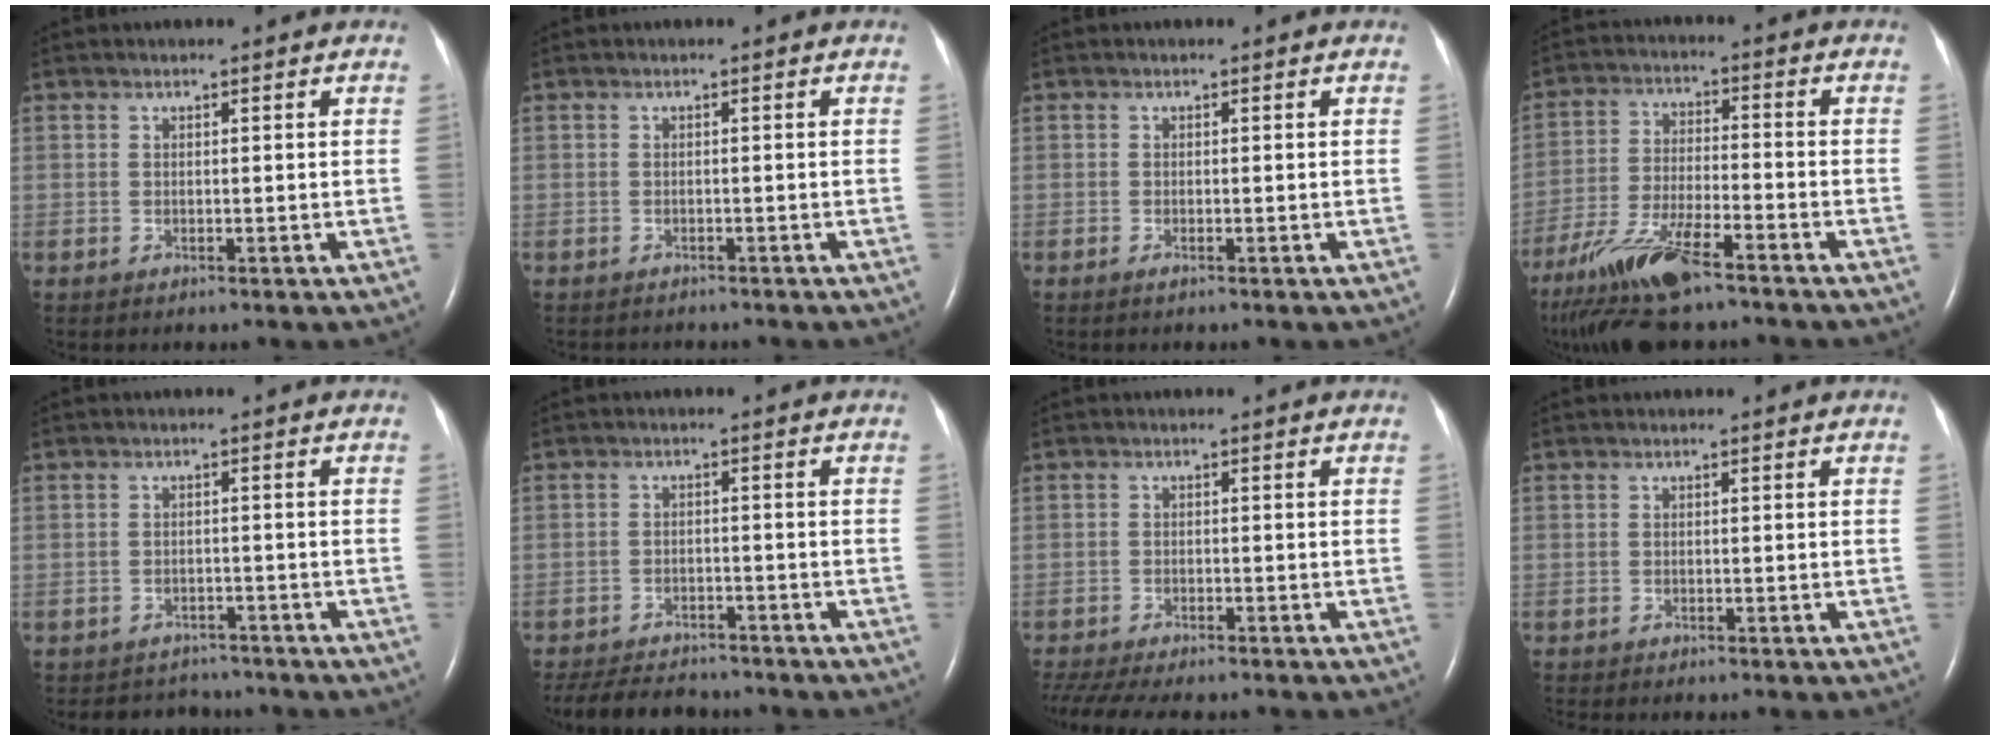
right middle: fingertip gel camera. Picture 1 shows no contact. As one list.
[{"total": 3.2, "force": [-2.9, 1.0, 1.0], "torque": [-0.017, -0.004, -0.032]}, {"total": 0.6, "force": [-0.4, 0.0, 0.4], "torque": [-0.012, -0.002, -0.007]}, {"total": 13.5, "force": [-9.8, 2.1, 8.9], "torque": [-0.187, -0.033, -0.178]}, {"total": 4.5, "force": [-4.1, 1.8, -0.3], "torque": [0.000, 0.007, -0.055]}, {"total": 10.4, "force": [-9.5, 2.9, 3.4], "torque": [-0.066, -0.008, -0.133]}, {"total": 12.0, "force": [-10.2, 2.7, 5.7], "torque": [-0.109, -0.014, -0.144]}, {"total": 1.7, "force": [-1.6, -0.2, 0.6], "torque": [-0.009, -0.003, -0.024]}]